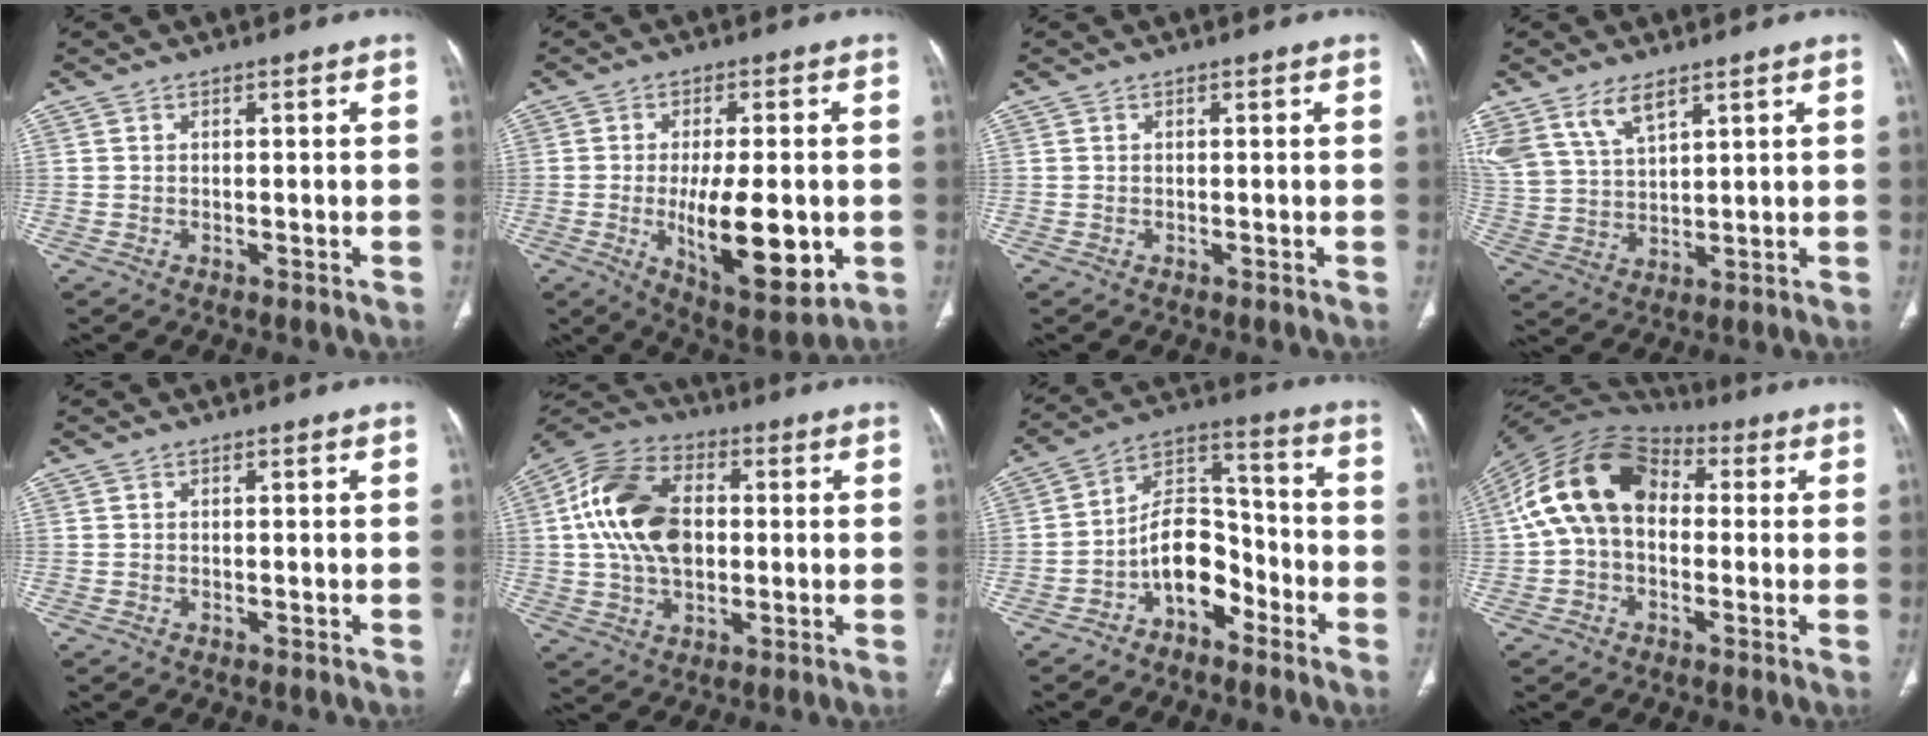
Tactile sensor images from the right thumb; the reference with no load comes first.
{"total": 16.1, "force": [-2.8, 6.1, 14.6], "torque": [-0.211, -0.019, -0.031]}
{"total": 0.0}
{"total": 9.3, "force": [6.2, 4.2, 5.5], "torque": [-0.106, -0.016, 0.136]}
{"total": 0.0}
{"total": 17.1, "force": [1.6, 11.1, 12.9], "torque": [-0.230, 0.019, 0.025]}
{"total": 11.3, "force": [-5.4, 7.0, 7.0], "torque": [-0.093, 0.074, -0.100]}
{"total": 16.1, "force": [1.4, 11.1, 11.5], "torque": [-0.202, 0.043, 0.013]}